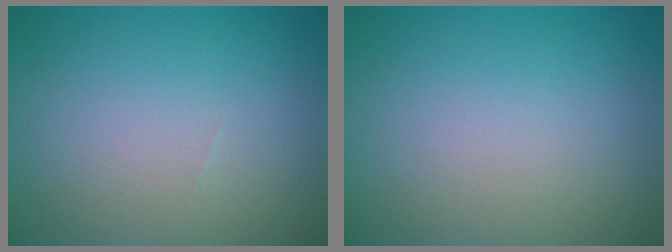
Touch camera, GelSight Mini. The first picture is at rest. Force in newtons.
{"total": 0.0}